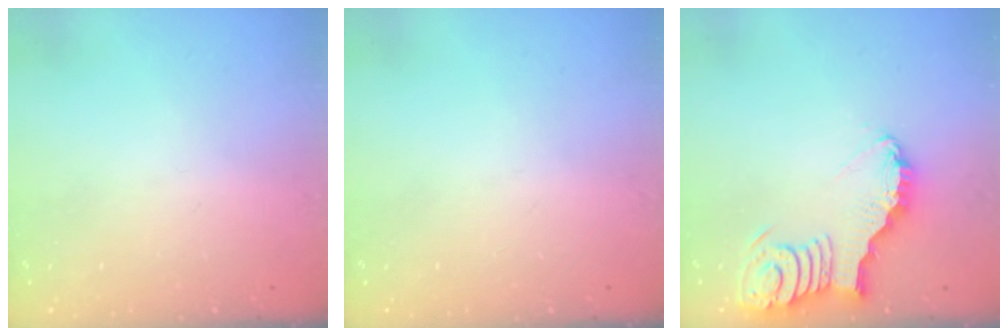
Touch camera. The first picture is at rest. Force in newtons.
{"total": 0.0}
{"total": 4.5, "press": 4.5, "slide": 0.7}